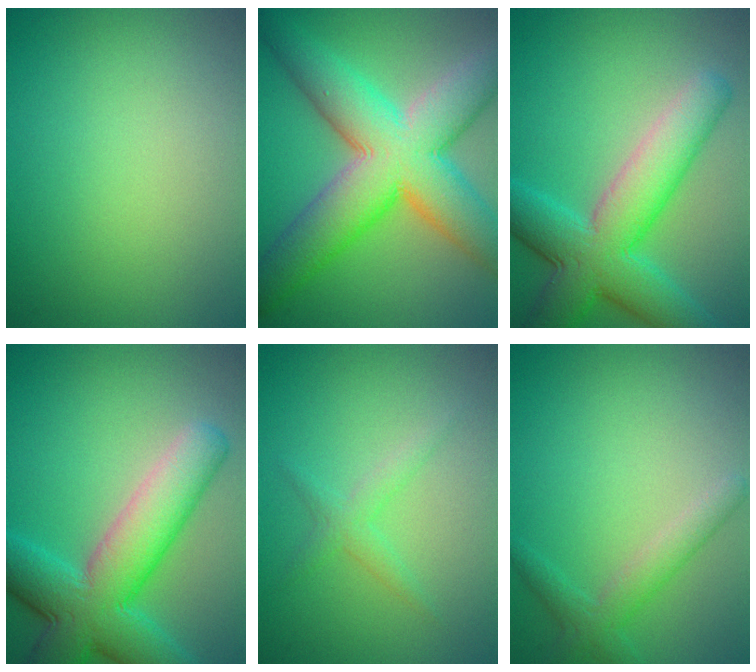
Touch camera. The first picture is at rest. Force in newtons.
{"total": 12.2, "press": 12.2, "slide": 0.5}
{"total": 8.5, "press": 8.5, "slide": 0.2}
{"total": 9.5, "press": 9.5, "slide": 0.4}
{"total": 1.6, "press": 1.6, "slide": 0.1}
{"total": 2.4, "press": 2.4, "slide": 0.2}